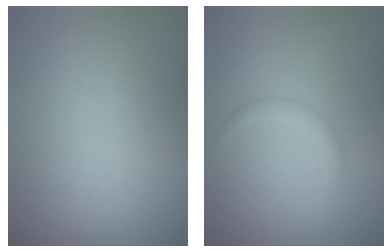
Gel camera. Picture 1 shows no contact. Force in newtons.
{"total": 1.1, "press": 1.1, "slide": 0.1}